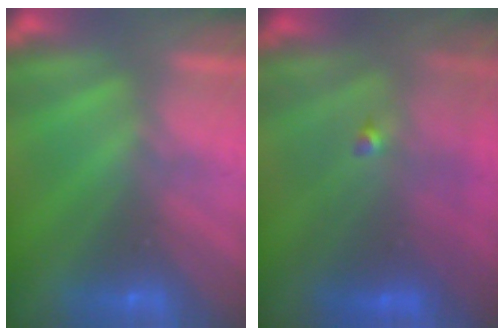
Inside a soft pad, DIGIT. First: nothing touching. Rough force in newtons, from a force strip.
{"total": 4.6}